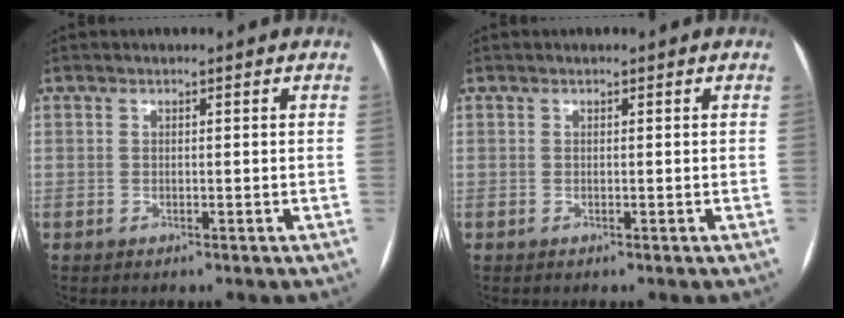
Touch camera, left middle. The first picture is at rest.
{"total": 0.0}